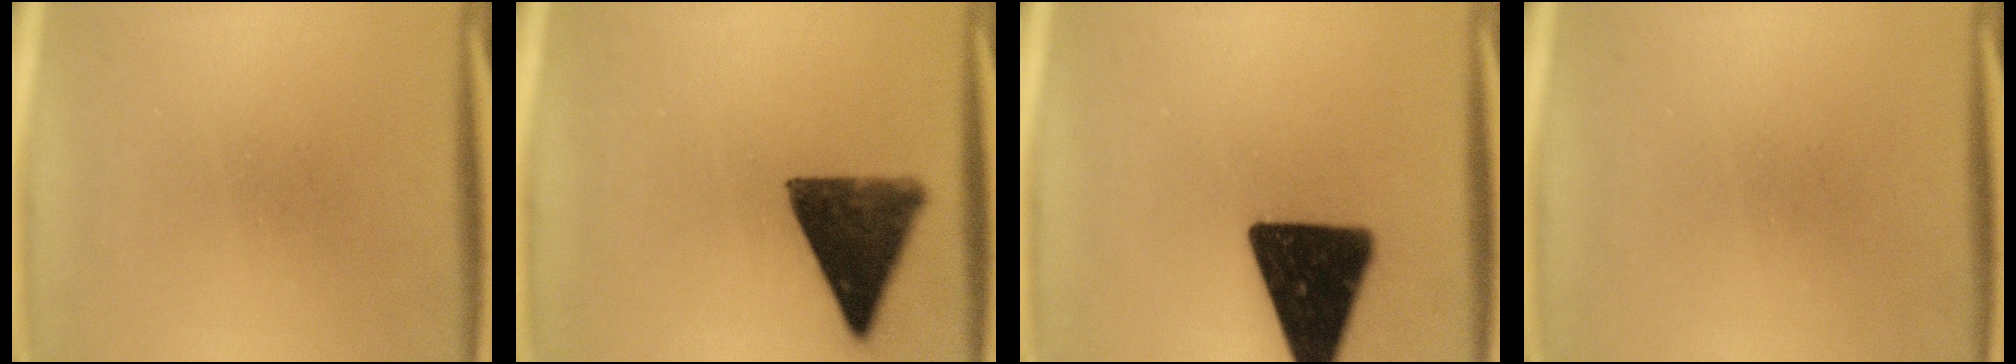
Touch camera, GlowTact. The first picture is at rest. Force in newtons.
{"total": 11.5}
{"total": 19.5}
{"total": 0.0}